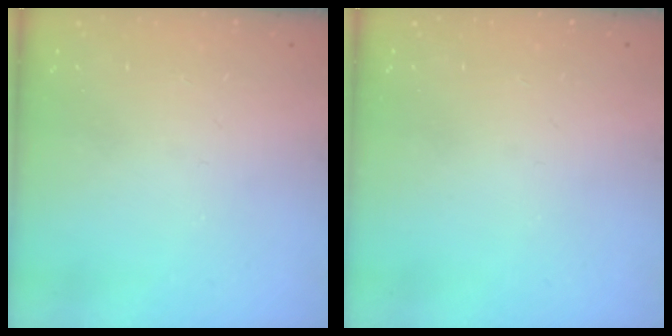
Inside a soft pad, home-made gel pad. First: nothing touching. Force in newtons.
{"total": 0.0}